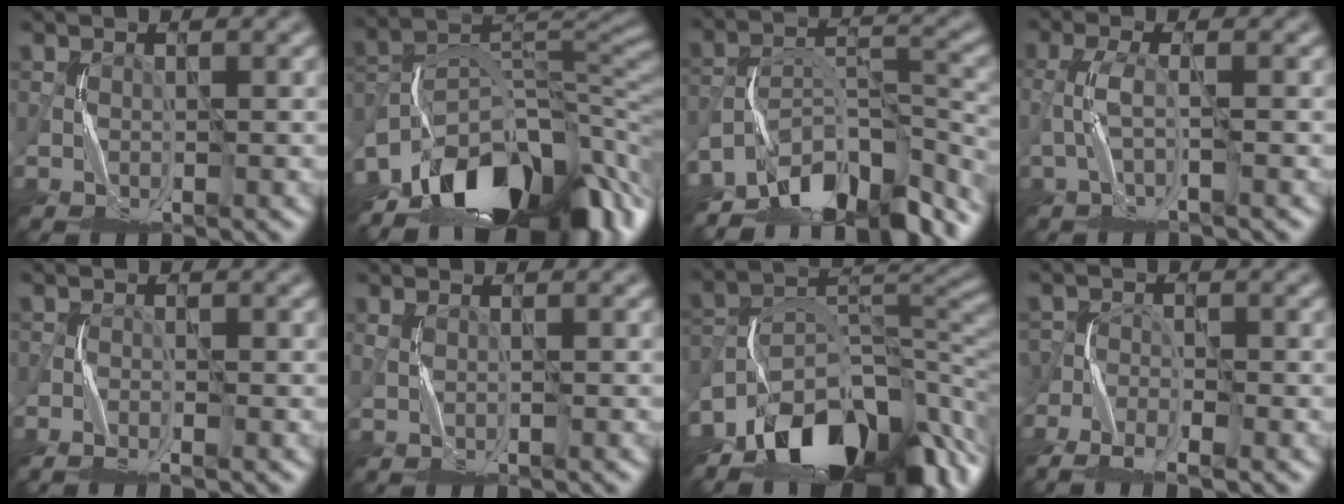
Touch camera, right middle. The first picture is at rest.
{"total": 14.2, "force": [-10.1, 7.0, 7.2], "torque": [-0.123, 0.013, -0.166]}
{"total": 10.9, "force": [-9.3, 3.7, 4.3], "torque": [-0.051, 0.003, -0.162]}
{"total": 1.8, "force": [-1.0, 0.0, 1.5], "torque": [-0.031, 0.008, -0.025]}
{"total": 2.0, "force": [-1.8, 0.3, 0.7], "torque": [-0.012, -0.003, -0.037]}
{"total": 0.0}
{"total": 12.9, "force": [-9.1, 6.4, 6.5], "torque": [-0.099, 0.012, -0.166]}
{"total": 7.1, "force": [-5.7, 2.9, 3.2], "torque": [-0.057, -0.022, -0.089]}